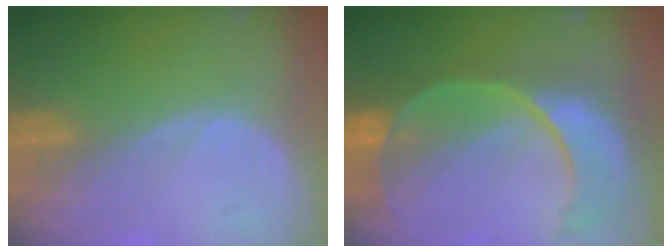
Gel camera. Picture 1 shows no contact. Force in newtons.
{"total": 11.1, "press": 9.4, "slide": 6.0}